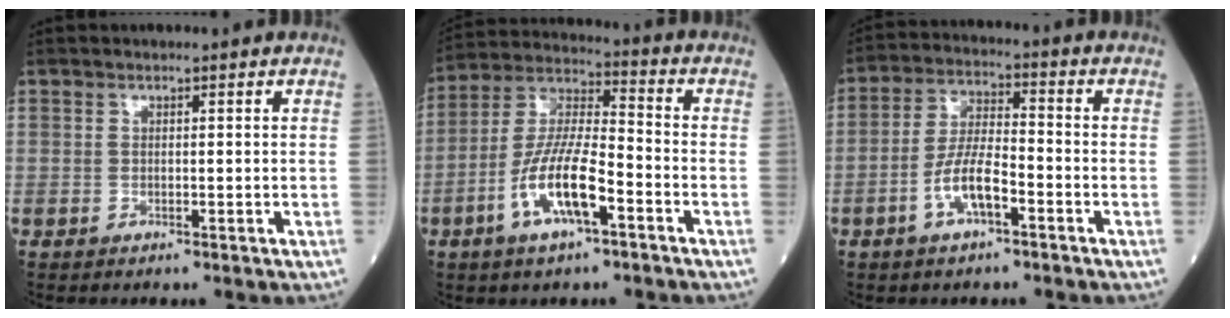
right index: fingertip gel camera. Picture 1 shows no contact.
{"total": 12.1, "force": [-4.9, 2.8, 10.6], "torque": [-0.218, 0.002, -0.094]}
{"total": 7.2, "force": [-3.1, 2.1, 6.2], "torque": [-0.125, 0.006, -0.061]}